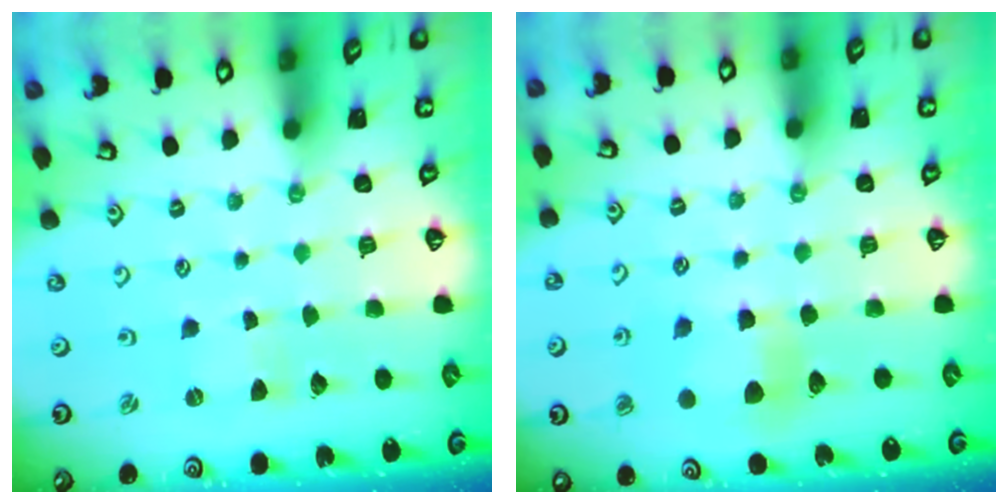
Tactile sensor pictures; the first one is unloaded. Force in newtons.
{"total": 9.5, "press": 9.5, "slide": 0.7}